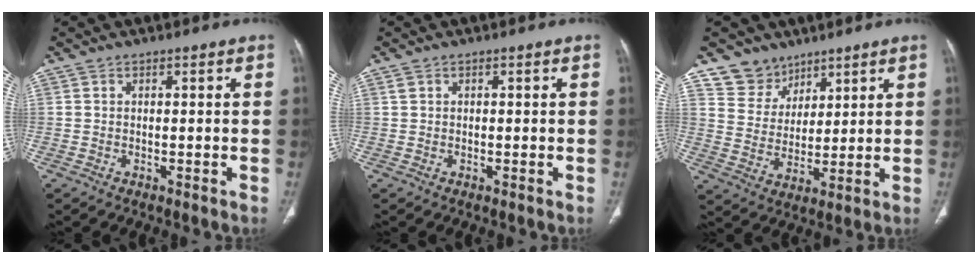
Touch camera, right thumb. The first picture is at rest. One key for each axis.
{"total": 0.7, "fx": 0.3, "fy": 0.6, "fz": 0.2, "tx": 0.000, "ty": 0.002, "tz": 0.005}
{"total": 7.8, "fx": 5.8, "fy": 5.2, "fz": 0.2, "tx": 0.030, "ty": -0.054, "tz": 0.118}